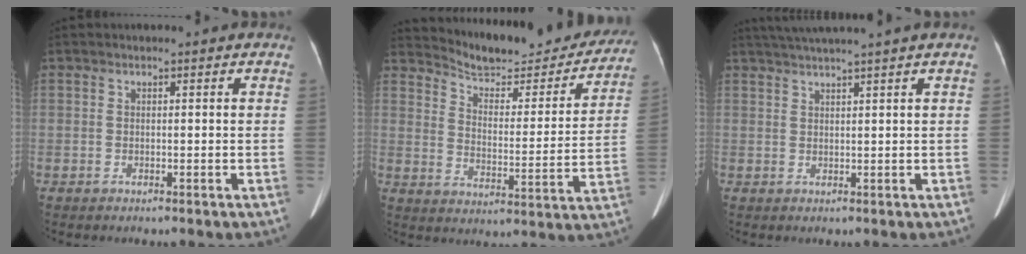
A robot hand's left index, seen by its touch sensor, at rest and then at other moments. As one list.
[{"total": 19.5, "force": [18.6, 3.5, 4.8], "torque": [-0.061, -0.046, 0.243]}, {"total": 6.1, "force": [4.9, -1.7, 3.0], "torque": [-0.045, 0.021, 0.080]}]